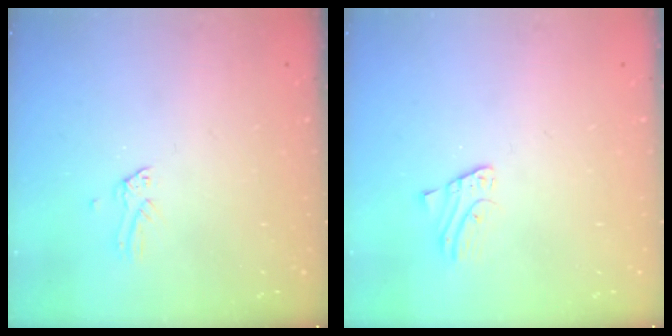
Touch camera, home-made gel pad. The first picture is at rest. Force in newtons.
{"total": 1.6, "press": 1.6, "slide": 0.1}